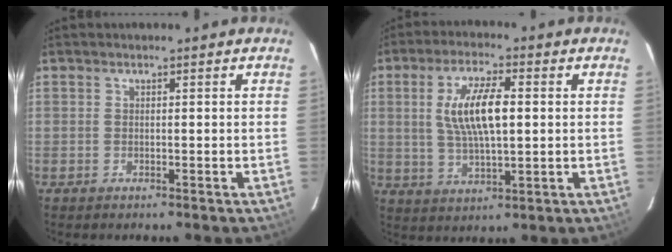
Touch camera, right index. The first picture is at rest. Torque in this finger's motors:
{"motor_torque": [0.69, -0.07, 0.59, 0.16]}